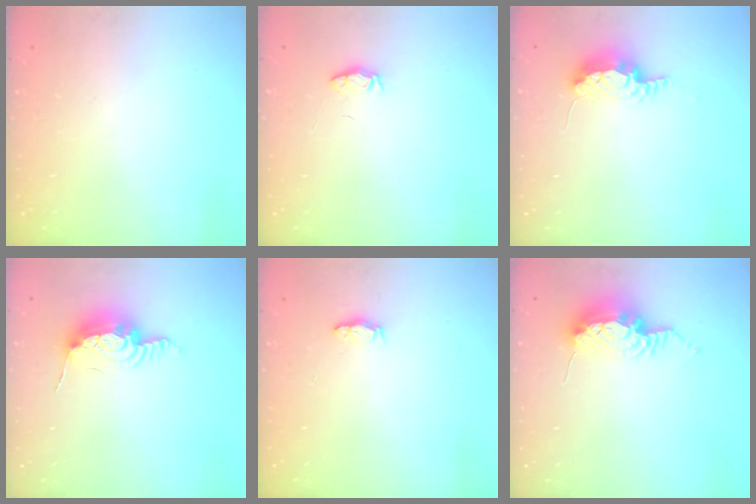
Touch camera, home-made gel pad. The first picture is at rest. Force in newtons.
{"total": 4.4, "press": 4.3, "slide": 0.5}
{"total": 7.9, "press": 7.5, "slide": 2.3}
{"total": 12.9, "press": 12.9, "slide": 0.8}
{"total": 7.9, "press": 4.8, "slide": 6.2}
{"total": 13.5, "press": 10.7, "slide": 8.2}